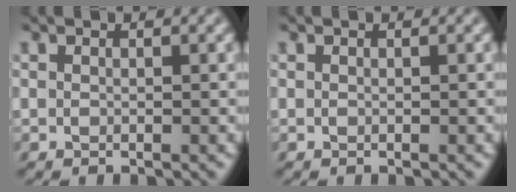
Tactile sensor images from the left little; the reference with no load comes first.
{"total": 0.0}